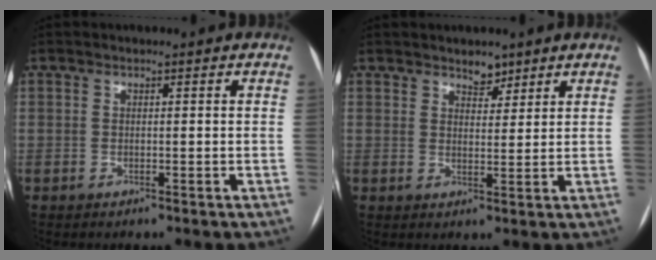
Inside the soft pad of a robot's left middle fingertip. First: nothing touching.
{"total": 2.9, "force": [2.4, 1.4, 0.9], "torque": [-0.011, -0.003, 0.037]}